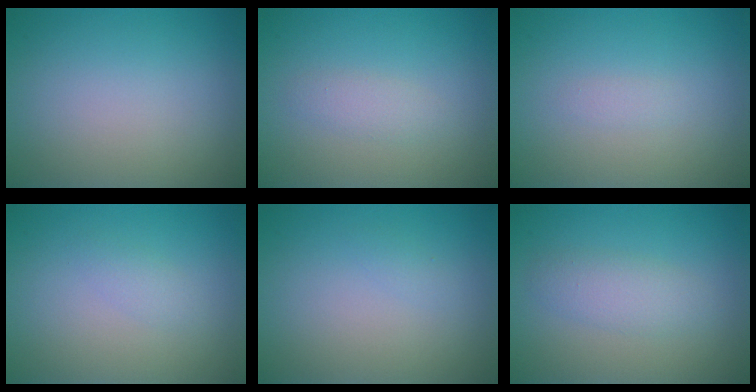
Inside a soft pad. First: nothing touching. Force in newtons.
{"total": 1.3, "press": 1.3, "slide": 0.0}
{"total": 0.7, "press": 0.7, "slide": 0.1}
{"total": 1.1, "press": 1.1, "slide": 0.0}
{"total": 0.5, "press": 0.5, "slide": 0.0}
{"total": 2.3, "press": 2.3, "slide": 0.1}